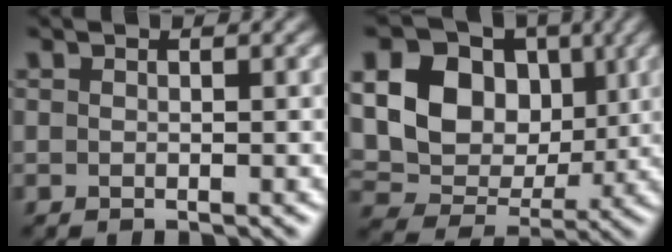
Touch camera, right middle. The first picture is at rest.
{"total": 15.5, "force": [3.8, 12.7, 8.1], "torque": [-0.201, 0.040, 0.069]}